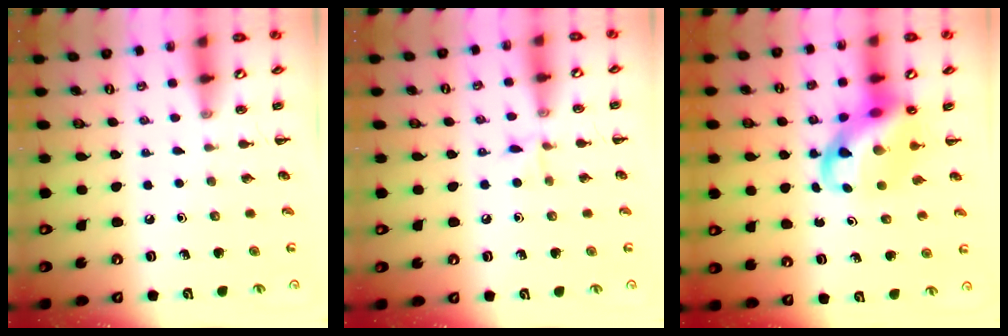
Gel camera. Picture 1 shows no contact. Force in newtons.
{"total": 5.6, "press": 5.5, "slide": 1.4}
{"total": 11.4, "press": 11.0, "slide": 3.0}